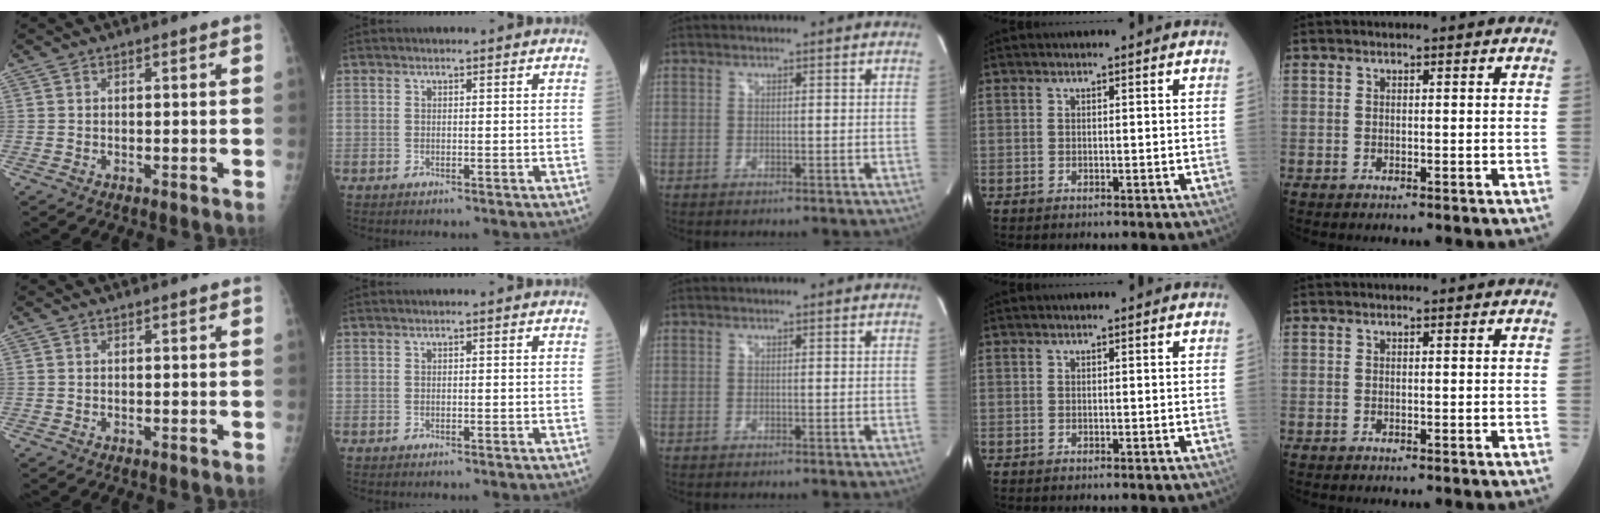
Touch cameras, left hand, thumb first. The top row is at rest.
{}